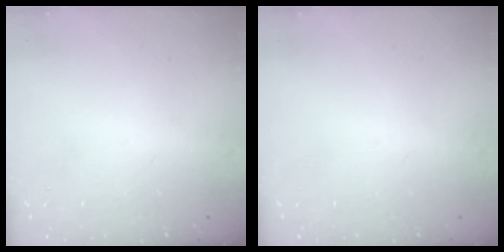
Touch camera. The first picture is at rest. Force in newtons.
{"total": 0.0}